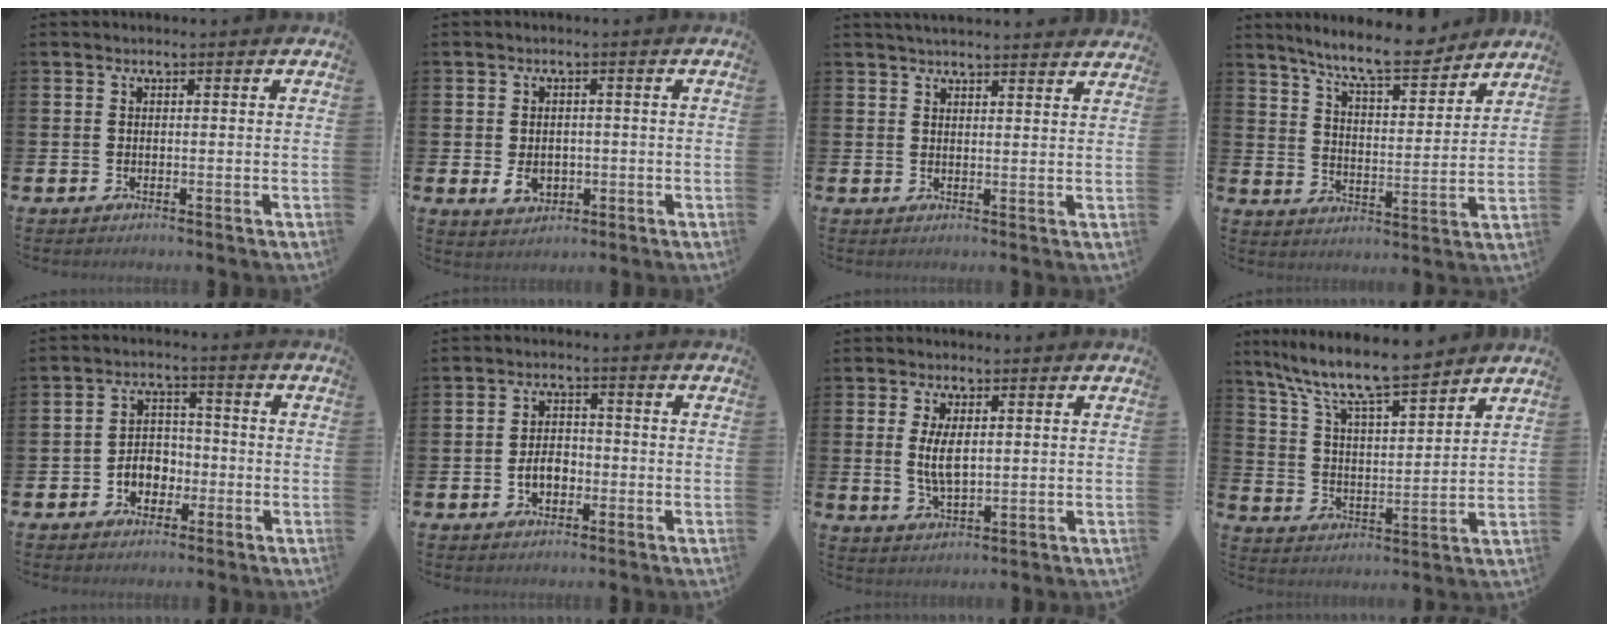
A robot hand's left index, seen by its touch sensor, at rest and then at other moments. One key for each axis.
{"total": 3.1, "fx": -0.5, "fy": 2.3, "fz": 2.0, "tx": -0.026, "ty": -0.002, "tz": -0.013}
{"total": 3.4, "fx": 3.3, "fy": 0.1, "fz": 0.4, "tx": -0.014, "ty": -0.014, "tz": 0.061}
{"total": 9.4, "fx": 8.7, "fy": 1.3, "fz": 3.4, "tx": -0.077, "ty": -0.054, "tz": 0.151}
{"total": 3.9, "fx": -1.6, "fy": 3.1, "fz": 1.7, "tx": -0.023, "ty": 0.001, "tz": -0.041}
{"total": 3.6, "fx": -1.1, "fy": 2.4, "fz": 2.4, "tx": -0.029, "ty": -0.003, "tz": -0.025}
{"total": 4.6, "fx": 1.1, "fy": 1.9, "fz": 4.1, "tx": -0.067, "ty": -0.003, "tz": 0.016}
{"total": 9.9, "fx": 9.0, "fy": 1.2, "fz": 4.1, "tx": -0.104, "ty": -0.057, "tz": 0.155}